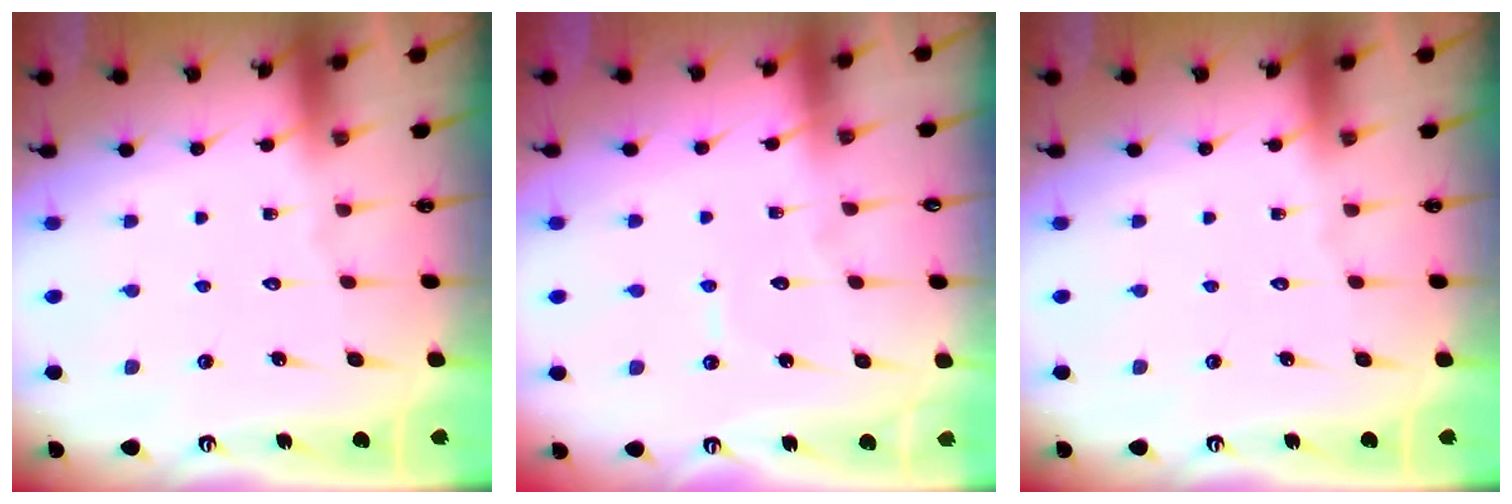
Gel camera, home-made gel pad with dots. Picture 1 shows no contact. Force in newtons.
{"total": 4.1, "press": 4.1, "slide": 0.2}
{"total": 0.0}